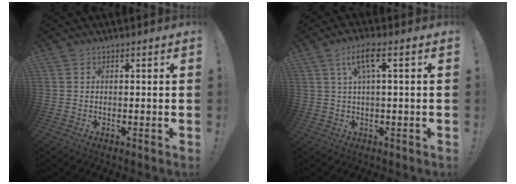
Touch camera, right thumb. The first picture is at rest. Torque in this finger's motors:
{"motor_torque": [0.01, 0.03, 0.01, 0.01, 0.01]}